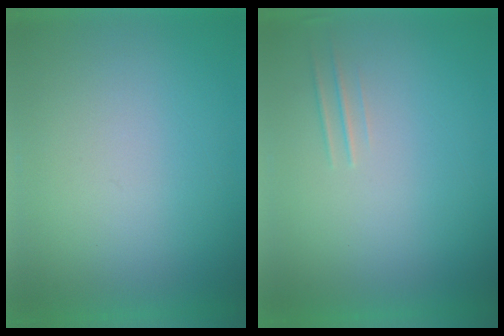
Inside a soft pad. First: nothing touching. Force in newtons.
{"total": 1.7}